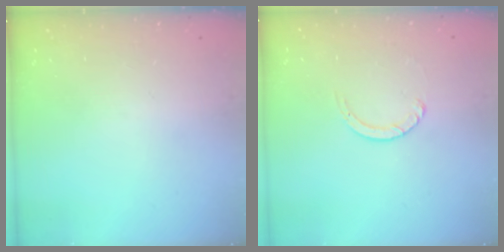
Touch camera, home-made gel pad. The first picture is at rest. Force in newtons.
{"total": 1.3, "press": 1.2, "slide": 0.2}